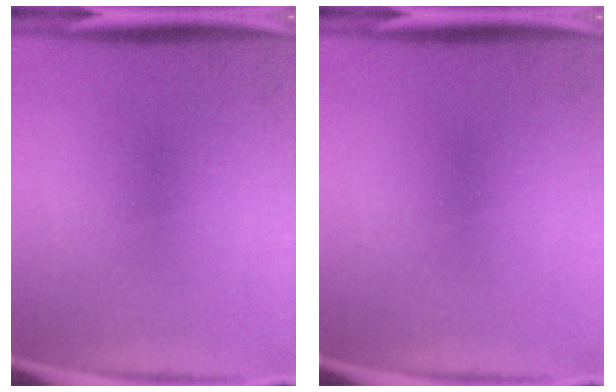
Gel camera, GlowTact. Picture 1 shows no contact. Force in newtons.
{"total": 0.0}